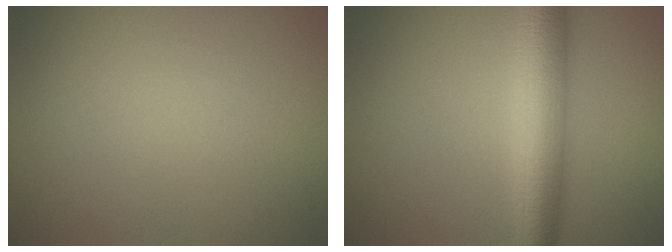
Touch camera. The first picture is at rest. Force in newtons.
{"total": 6.4, "press": 6.4, "slide": 0.0}